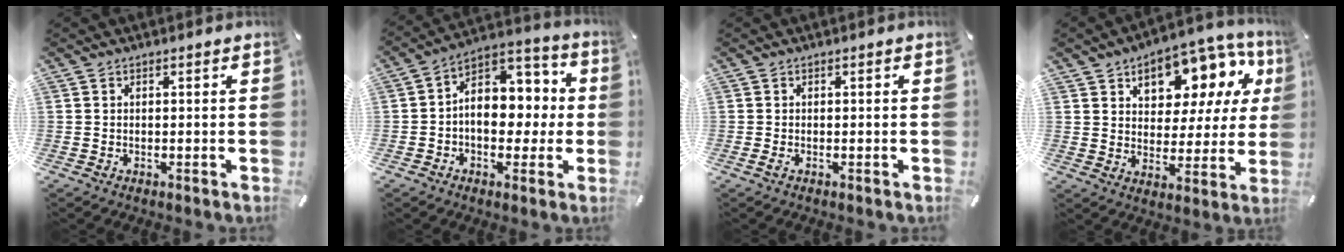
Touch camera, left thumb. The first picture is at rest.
{"total": 11.0, "force": [-0.6, 9.0, 6.4], "torque": [-0.085, -0.005, -0.009]}
{"total": 0.8, "force": [-0.3, 0.2, 0.7], "torque": [-0.011, -0.002, -0.005]}
{"total": 13.4, "force": [8.1, 8.5, 6.4], "torque": [-0.096, -0.057, 0.142]}